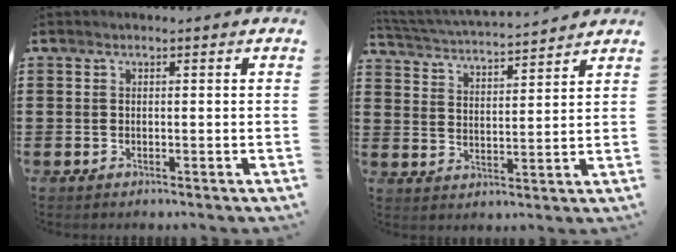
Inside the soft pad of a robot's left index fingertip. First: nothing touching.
{"total": 3.8, "force": [3.7, -0.3, 0.8], "torque": [-0.035, -0.030, 0.060]}